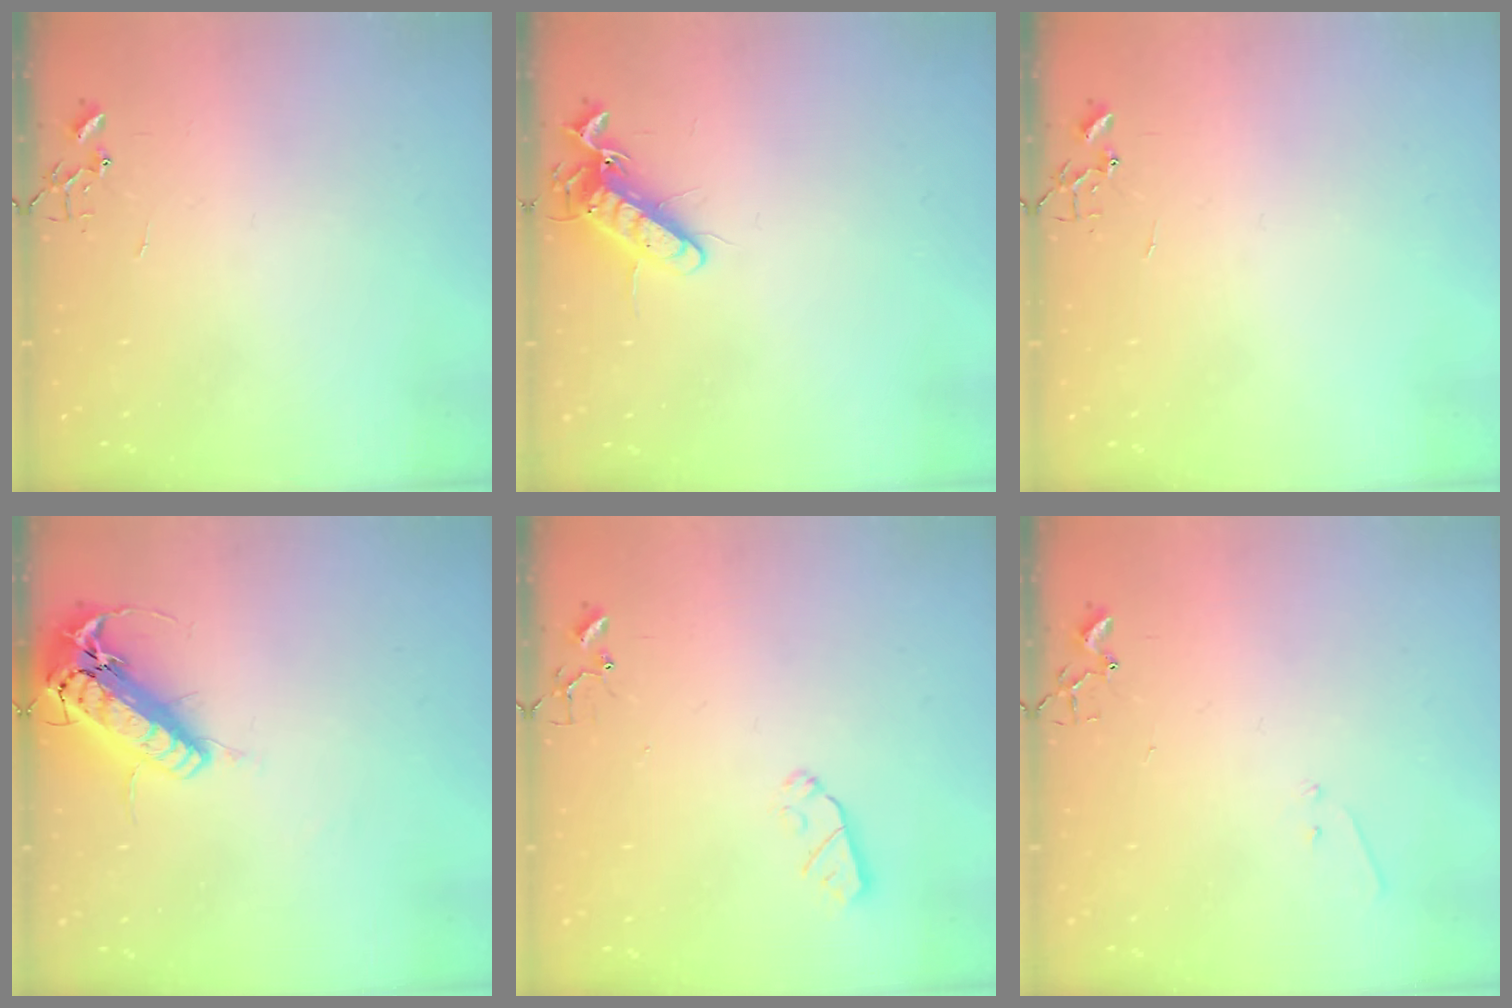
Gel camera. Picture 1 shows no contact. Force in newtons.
{"total": 11.7, "press": 11.6, "slide": 1.7}
{"total": 0.0}
{"total": 18.2, "press": 17.8, "slide": 3.8}
{"total": 5.5, "press": 5.5, "slide": 0.4}
{"total": 5.7, "press": 5.7, "slide": 0.7}